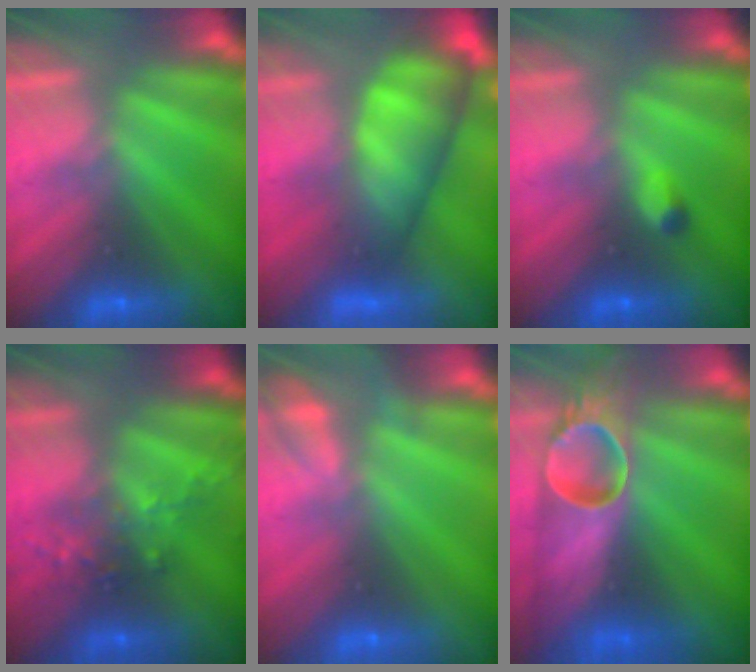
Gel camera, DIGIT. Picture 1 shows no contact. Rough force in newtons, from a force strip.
{"total": 7.1}
{"total": 2.4}
{"total": 2.6}
{"total": 2.2}
{"total": 6.9}